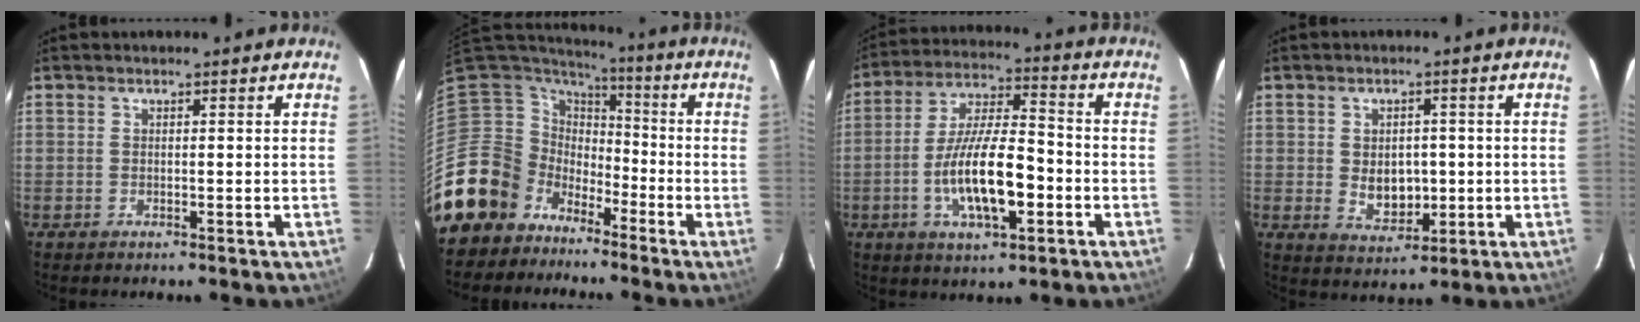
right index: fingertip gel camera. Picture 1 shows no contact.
{"total": 12.4, "force": [-7.7, 9.7, 0.8], "torque": [-0.049, 0.030, -0.147]}
{"total": 14.3, "force": [-4.2, 4.4, 13.0], "torque": [-0.252, -0.003, -0.073]}
{"total": 6.4, "force": [-0.4, 4.7, 4.4], "torque": [-0.077, -0.005, 0.008]}